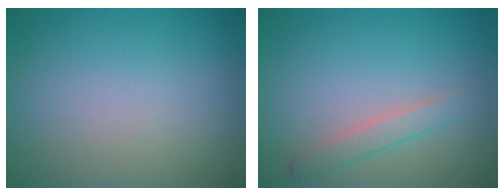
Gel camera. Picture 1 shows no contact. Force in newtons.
{"total": 1.7, "press": 1.7, "slide": 0.1}